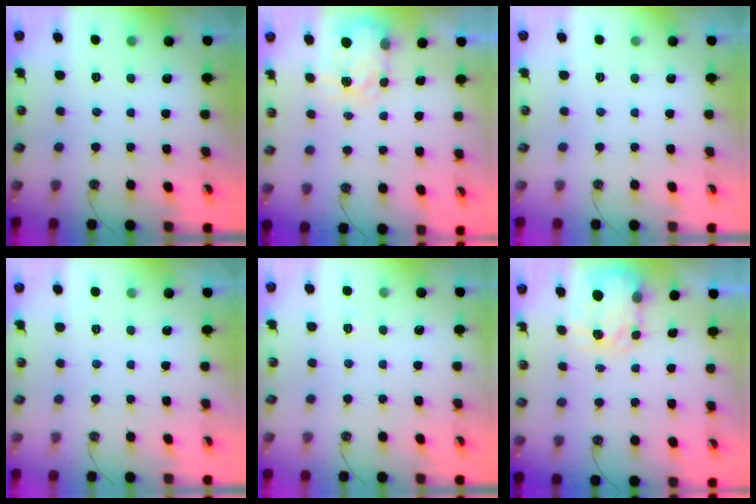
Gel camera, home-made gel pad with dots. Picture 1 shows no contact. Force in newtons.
{"total": 4.3, "press": 4.2, "slide": 0.5}
{"total": 0.0}
{"total": 0.0}
{"total": 2.8, "press": 2.8, "slide": 0.3}
{"total": 3.7, "press": 3.6, "slide": 0.5}